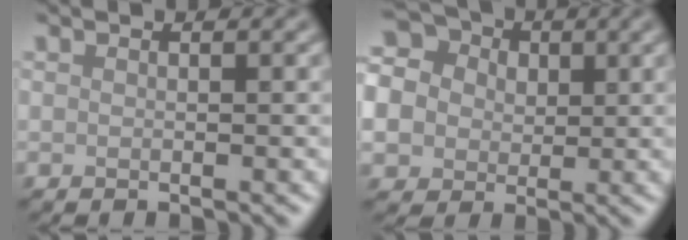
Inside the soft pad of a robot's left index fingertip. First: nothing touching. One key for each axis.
{"total": 13.5, "fx": 3.0, "fy": 11.7, "fz": 6.2, "tx": -0.154, "ty": 0.044, "tz": 0.028}